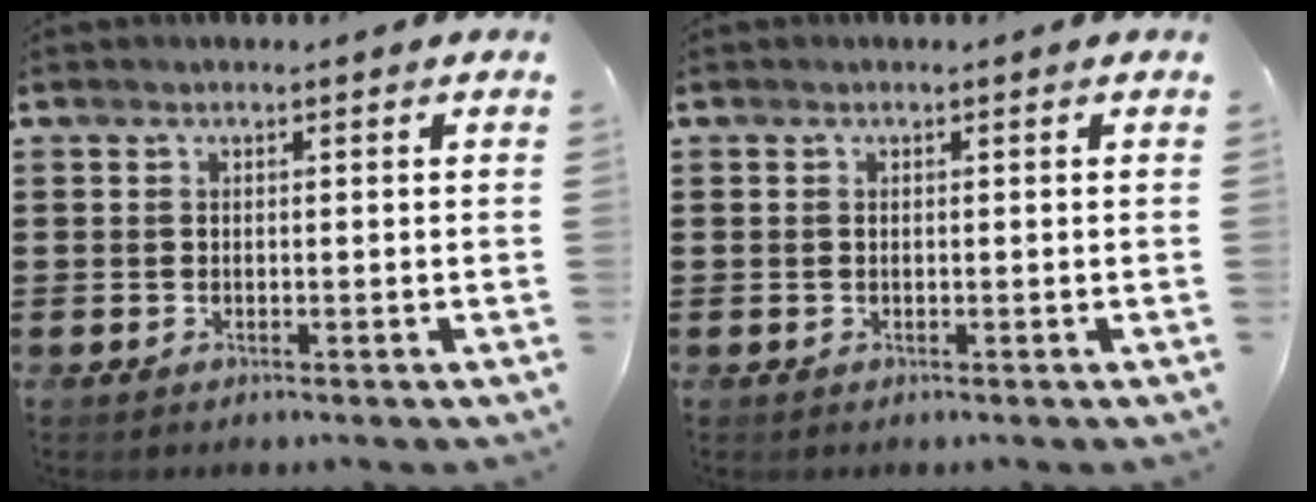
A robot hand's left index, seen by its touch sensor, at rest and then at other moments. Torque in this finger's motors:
{"motor_torque": [0.00, -0.01, 0.03, 0.01]}